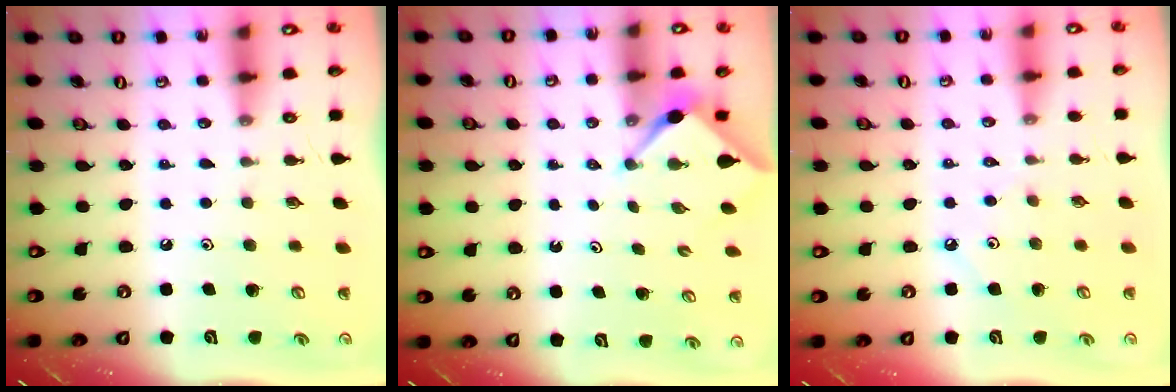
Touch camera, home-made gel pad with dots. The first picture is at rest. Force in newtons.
{"total": 3.0, "press": 2.9, "slide": 0.4}
{"total": 2.2, "press": 2.2, "slide": 0.3}